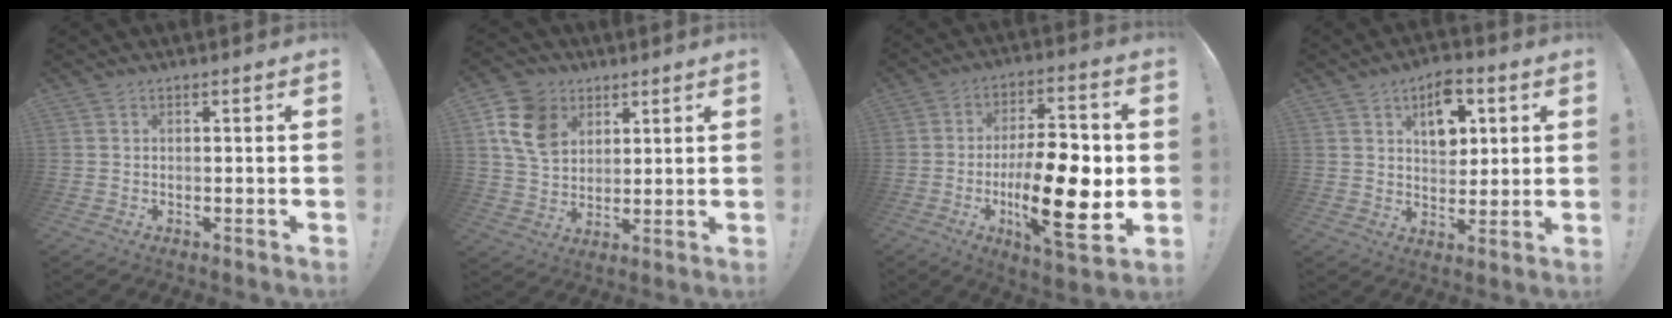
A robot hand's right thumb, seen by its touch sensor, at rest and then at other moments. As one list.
[{"total": 13.3, "force": [5.7, 10.0, 6.6], "torque": [-0.102, -0.016, 0.116]}, {"total": 22.1, "force": [-3.8, 8.4, 20.1], "torque": [-0.333, 0.006, -0.059]}, {"total": 10.0, "force": [4.4, 6.4, 6.4], "torque": [-0.075, -0.017, 0.074]}]